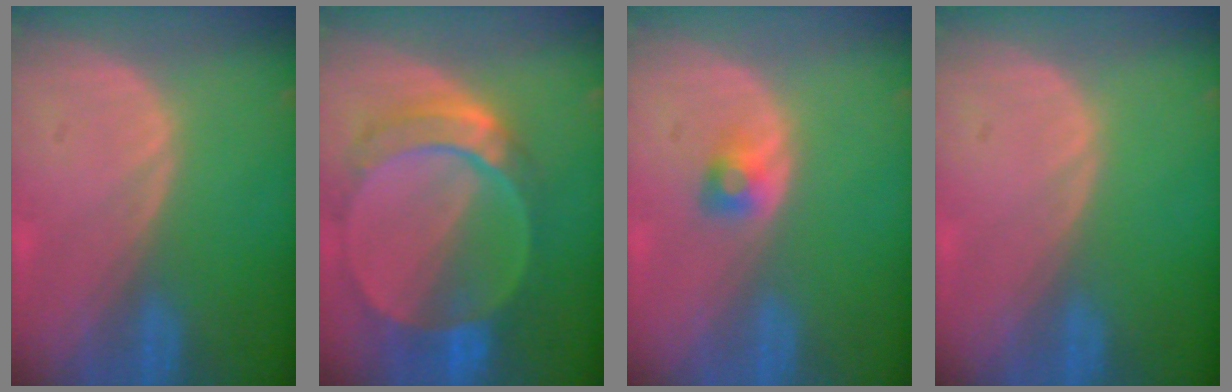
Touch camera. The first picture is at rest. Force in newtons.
{"total": 9.7, "press": 8.4, "slide": 4.8}
{"total": 2.2, "press": 2.1, "slide": 0.3}
{"total": 0.0}